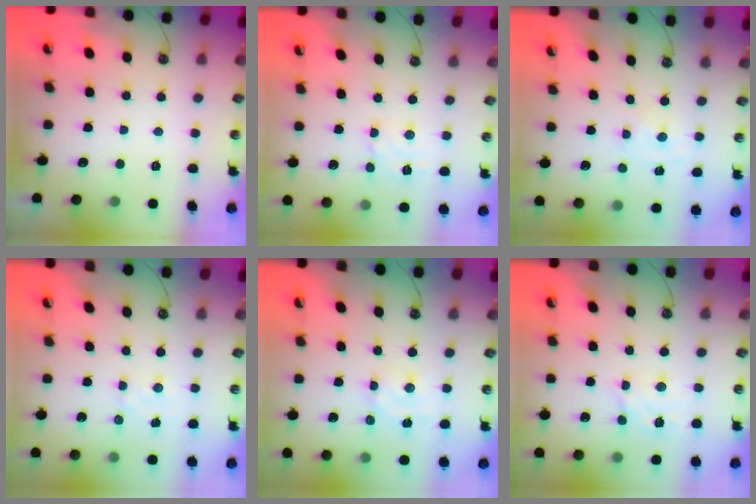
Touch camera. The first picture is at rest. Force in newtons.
{"total": 6.4, "press": 6.4, "slide": 0.6}
{"total": 0.0}
{"total": 2.2, "press": 2.2, "slide": 0.4}
{"total": 5.4, "press": 5.4, "slide": 0.3}
{"total": 7.4, "press": 7.3, "slide": 0.5}